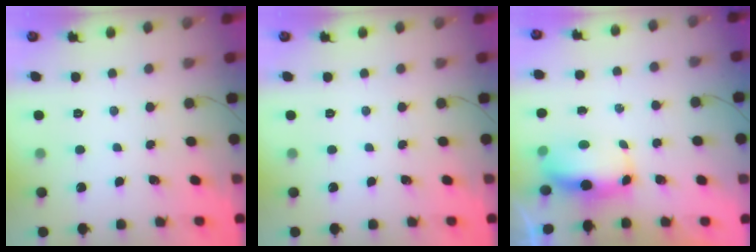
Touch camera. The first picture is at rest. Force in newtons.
{"total": 0.0}
{"total": 10.3, "press": 8.6, "slide": 5.7}